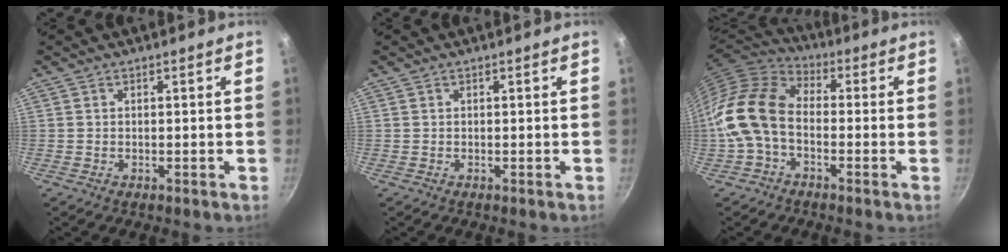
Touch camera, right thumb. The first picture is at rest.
{"total": 0.0}
{"total": 12.7, "force": [-2.5, 8.5, 9.2], "torque": [-0.161, 0.040, -0.072]}